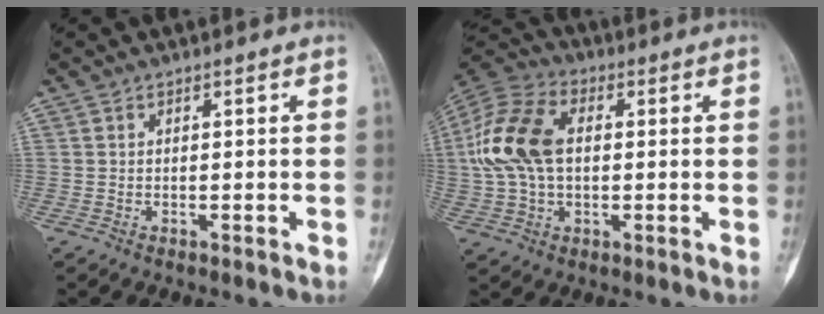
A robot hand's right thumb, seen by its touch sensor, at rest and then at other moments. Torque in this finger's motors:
{"motor_torque": [0.16, 2.00, 0.29, 0.11, 0.43]}